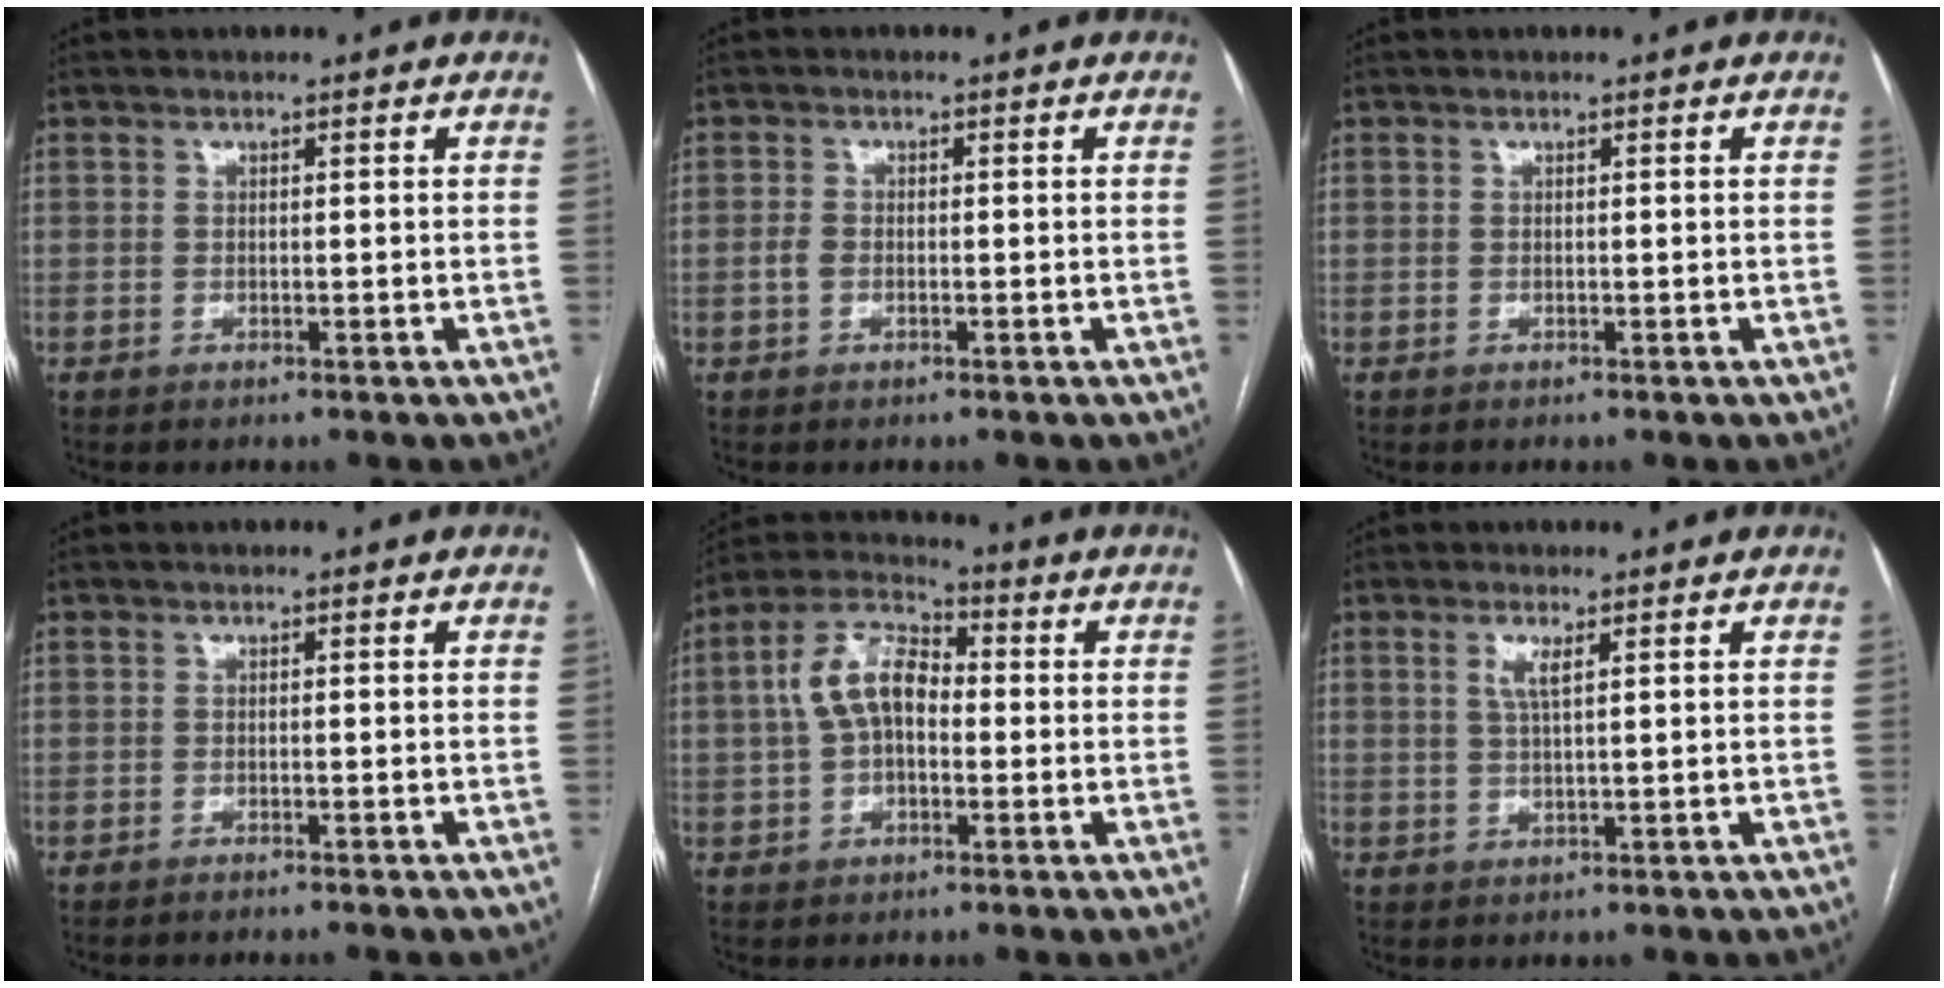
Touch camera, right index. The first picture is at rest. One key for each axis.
{"total": 1.5, "fx": -0.3, "fy": 1.1, "fz": 0.9, "tx": -0.019, "ty": 0.004, "tz": -0.004}
{"total": 0.0}
{"total": 2.6, "fx": -2.4, "fy": -0.1, "fz": 1.0, "tx": -0.014, "ty": -0.001, "tz": -0.031}
{"total": 9.2, "fx": 0.3, "fy": 5.4, "fz": 7.5, "tx": -0.161, "ty": 0.035, "tz": -0.001}
{"total": 2.6, "fx": 1.1, "fy": 0.2, "fz": 2.4, "tx": -0.056, "ty": -0.001, "tz": 0.023}